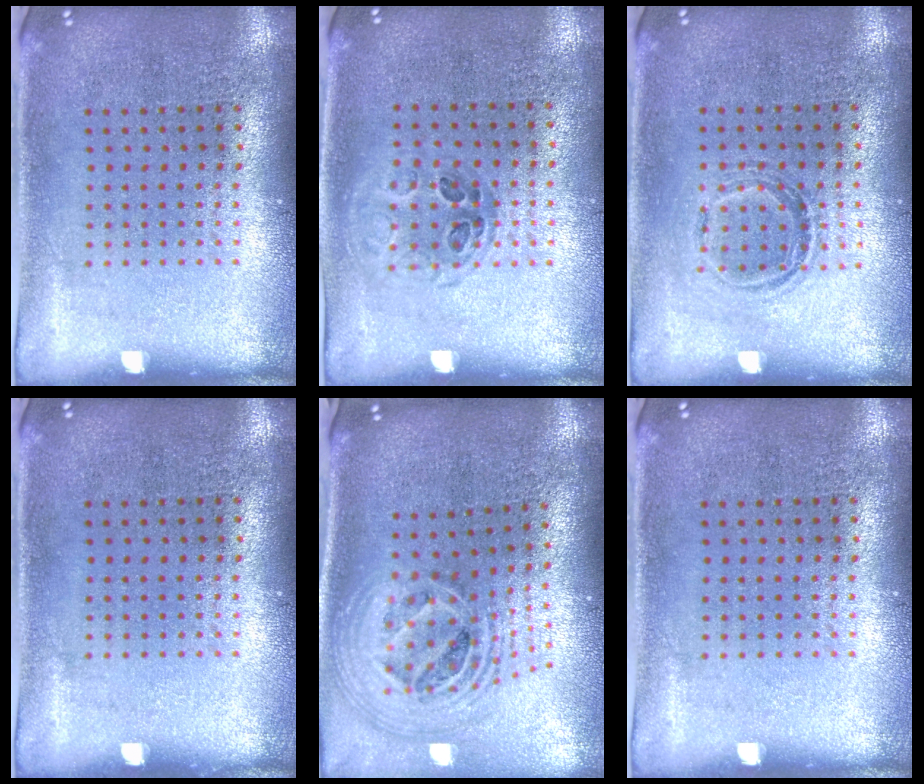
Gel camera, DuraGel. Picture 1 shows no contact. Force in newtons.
{"total": 1.0, "press": 0.8, "slide": 0.5}
{"total": 1.1, "press": 0.9, "slide": 0.7}
{"total": 0.0}
{"total": 2.5, "press": 1.8, "slide": 1.8}
{"total": 0.0}